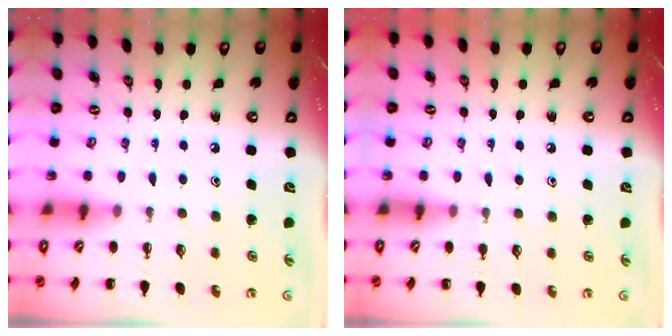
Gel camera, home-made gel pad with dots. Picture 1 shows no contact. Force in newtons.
{"total": 4.2, "press": 4.0, "slide": 1.2}